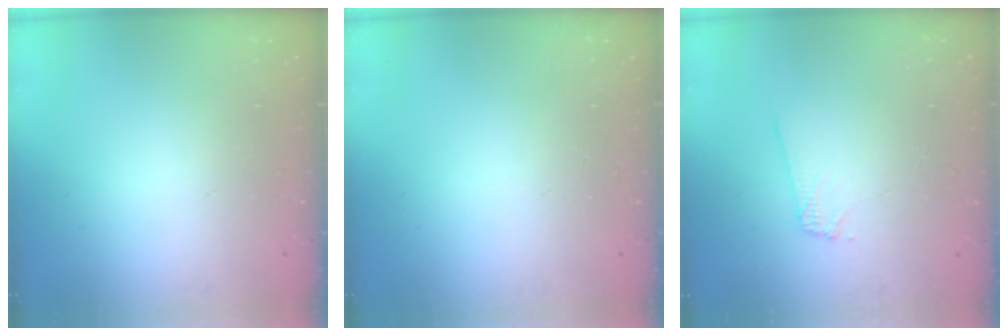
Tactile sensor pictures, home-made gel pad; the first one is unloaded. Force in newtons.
{"total": 0.0}
{"total": 5.8, "press": 5.7, "slide": 1.0}